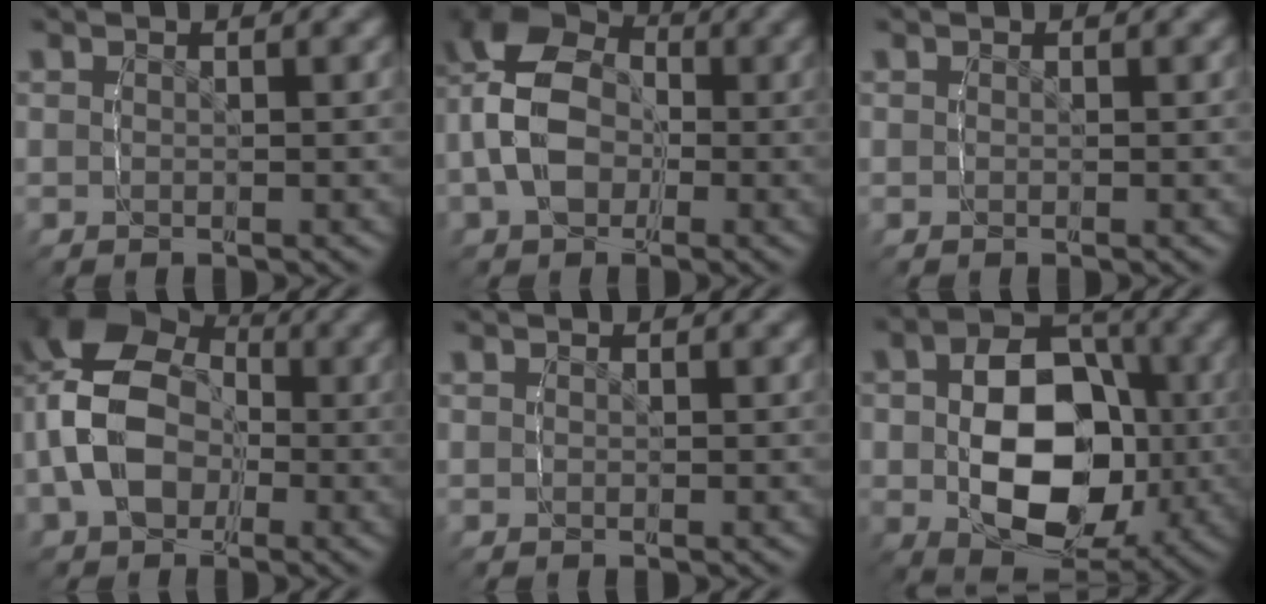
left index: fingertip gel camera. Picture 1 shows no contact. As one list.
[{"total": 11.7, "force": [0.9, 10.9, 4.2], "torque": [-0.109, 0.002, -0.014]}, {"total": 0.7, "force": [-0.3, 0.1, -0.7], "torque": [0.009, -0.002, -0.007]}, {"total": 11.1, "force": [-0.2, 10.3, 3.9], "torque": [-0.130, -0.025, -0.014]}, {"total": 0.0}, {"total": 10.4, "force": [-2.1, 8.8, 5.1], "torque": [-0.115, -0.036, -0.038]}]